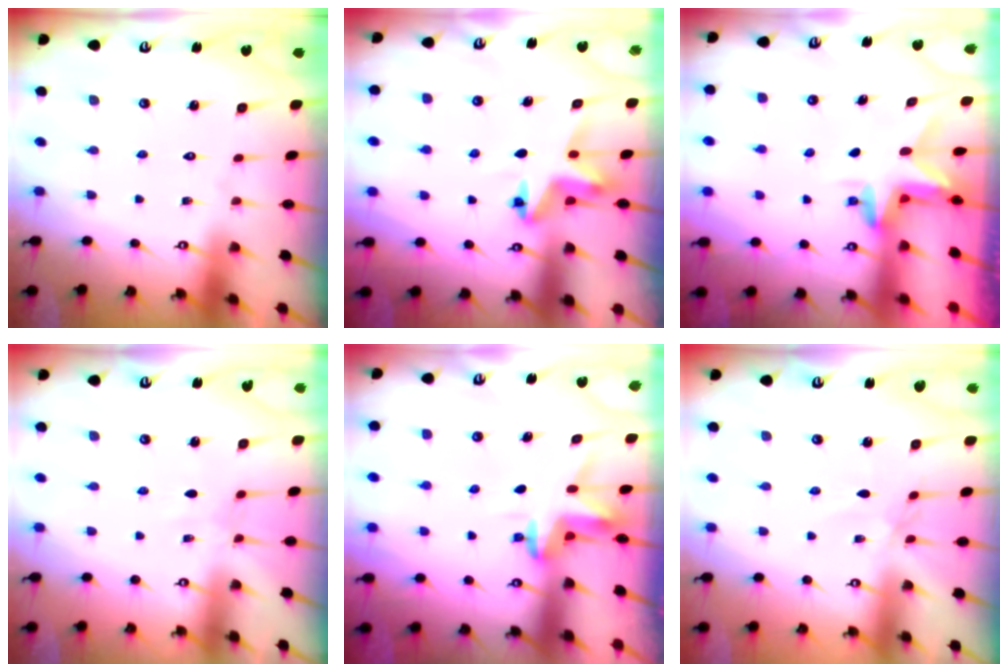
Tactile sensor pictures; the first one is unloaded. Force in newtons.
{"total": 5.8, "press": 5.8, "slide": 0.2}
{"total": 2.9, "press": 2.9, "slide": 0.2}
{"total": 2.9, "press": 2.8, "slide": 0.4}
{"total": 3.6, "press": 3.6, "slide": 0.2}
{"total": 1.7, "press": 1.7, "slide": 0.4}